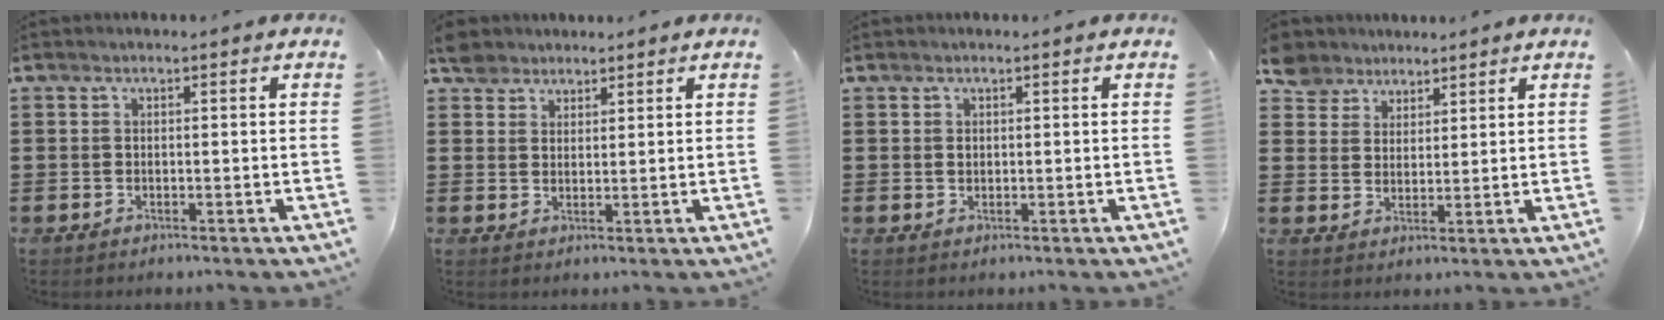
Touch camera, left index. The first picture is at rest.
{"total": 3.4, "force": [2.9, 1.9, 0.3], "torque": [-0.011, 0.006, 0.054]}
{"total": 0.7, "force": [0.2, 0.4, 0.4], "torque": [-0.010, 0.002, 0.004]}
{"total": 4.4, "force": [3.7, 2.4, 0.0], "torque": [-0.021, -0.002, 0.070]}